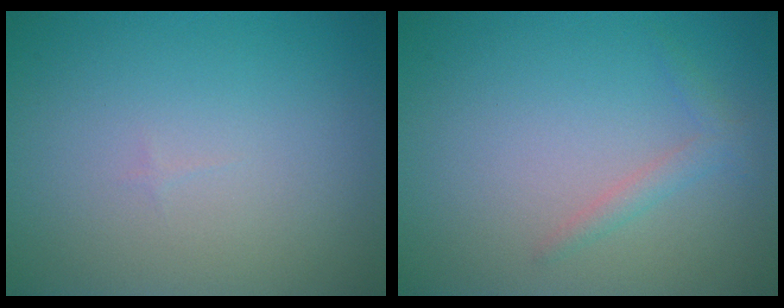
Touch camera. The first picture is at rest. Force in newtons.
{"total": 1.3, "press": 1.3, "slide": 0.0}